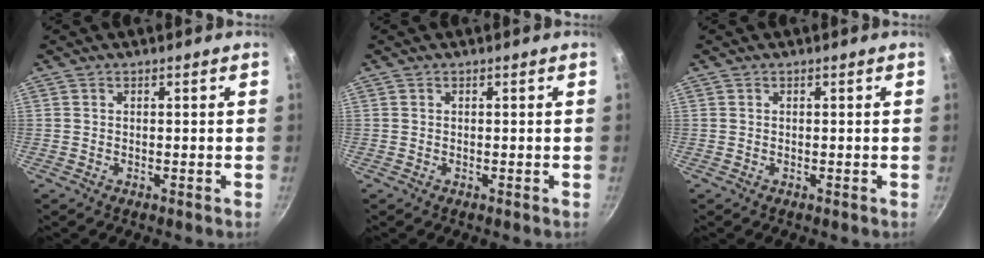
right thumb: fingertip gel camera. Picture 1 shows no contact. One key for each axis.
{"total": 0.0}
{"total": 0.0}